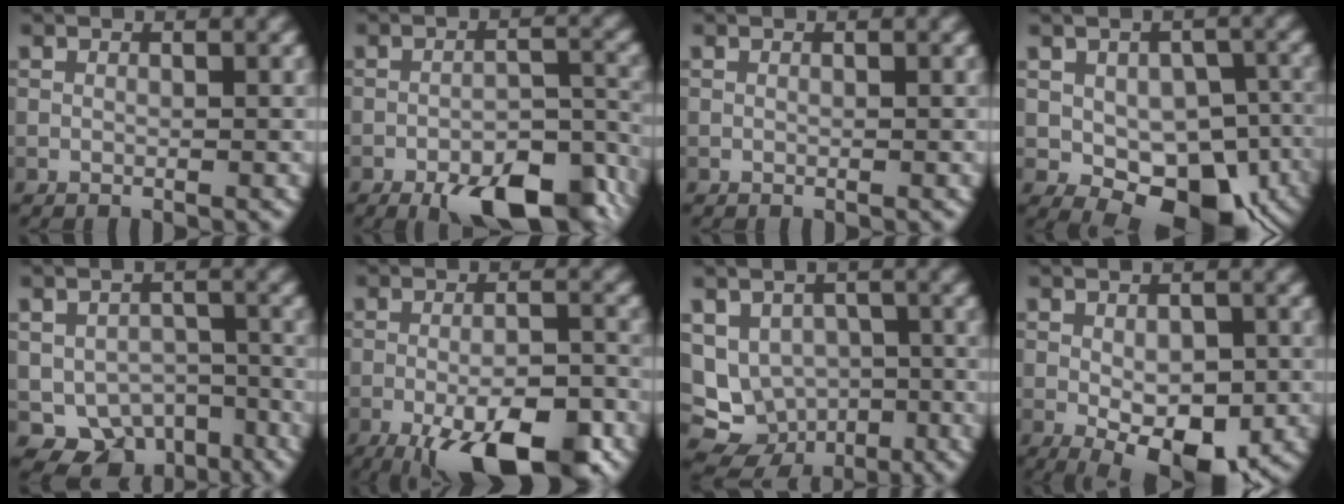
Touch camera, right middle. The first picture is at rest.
{"total": 10.4, "force": [-7.0, 3.8, 6.7], "torque": [-0.088, -0.008, -0.097]}
{"total": 0.0}
{"total": 9.6, "force": [-3.2, 6.1, 6.7], "torque": [-0.091, -0.019, -0.031]}
{"total": 6.4, "force": [-3.8, 4.3, 2.8], "torque": [-0.031, -0.025, -0.047]}
{"total": 11.5, "force": [-6.5, 3.8, 8.7], "torque": [-0.146, -0.016, -0.099]}
{"total": 7.8, "force": [-2.4, 6.7, 3.2], "torque": [-0.036, -0.006, -0.041]}
{"total": 7.6, "force": [-2.7, 3.5, 6.2], "torque": [-0.103, -0.018, -0.032]}